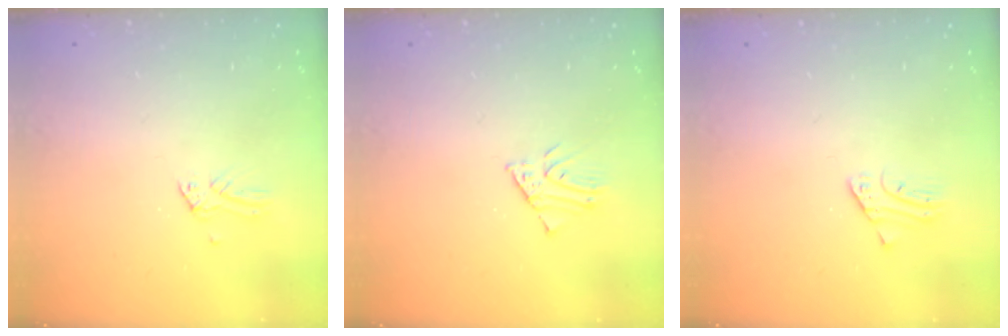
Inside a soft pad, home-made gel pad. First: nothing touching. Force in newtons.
{"total": 1.9, "press": 1.9, "slide": 0.1}
{"total": 1.7, "press": 1.7, "slide": 0.2}